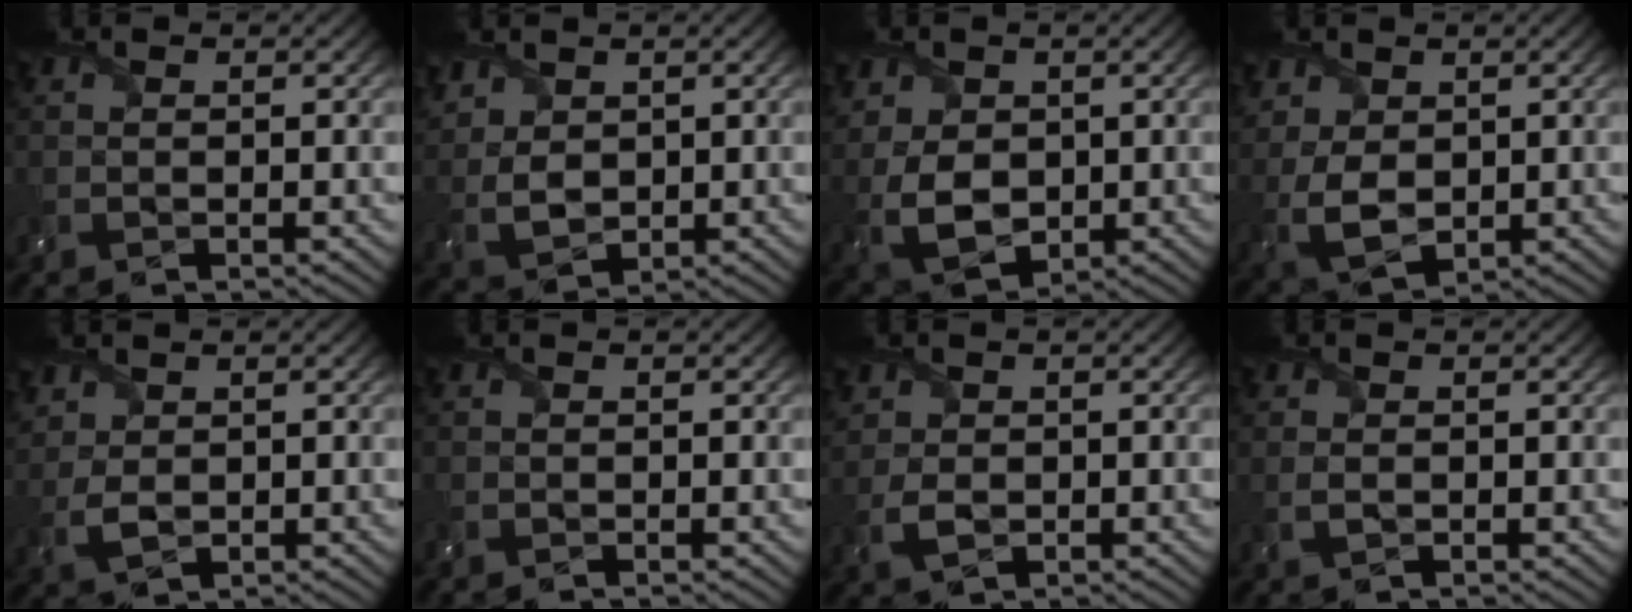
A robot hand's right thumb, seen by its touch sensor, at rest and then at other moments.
{"total": 5.7, "force": [2.6, 4.0, 3.1], "torque": [-0.102, -0.002, 0.058]}
{"total": 9.0, "force": [1.0, 7.0, 5.6], "torque": [-0.170, -0.007, 0.025]}
{"total": 6.7, "force": [1.7, 5.0, 4.2], "torque": [-0.134, -0.006, 0.035]}
{"total": 3.6, "force": [1.5, 2.6, 1.9], "torque": [-0.062, -0.004, 0.034]}
{"total": 0.0}
{"total": 3.2, "force": [0.4, 2.7, 1.7], "torque": [-0.052, -0.007, 0.007]}
{"total": 1.2, "force": [-0.1, 0.8, 0.9], "torque": [-0.027, -0.003, 0.000]}